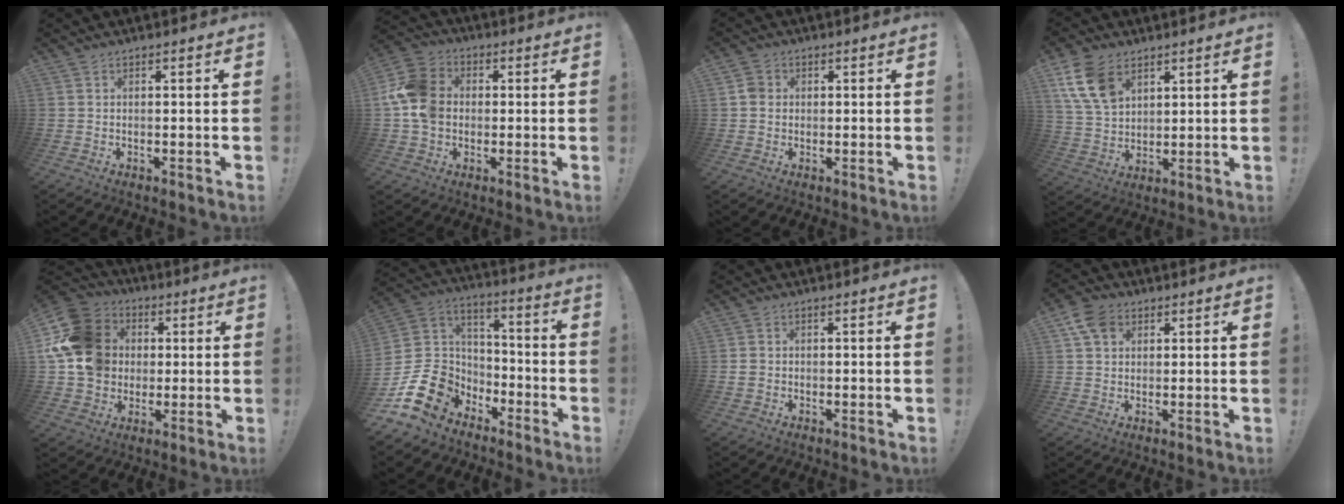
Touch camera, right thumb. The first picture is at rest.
{"total": 13.7, "force": [-0.2, 11.2, 7.8], "torque": [-0.144, 0.014, 0.002]}
{"total": 3.8, "force": [0.2, 3.5, 1.4], "torque": [-0.014, 0.008, 0.004]}
{"total": 13.1, "force": [6.7, 8.7, 7.2], "torque": [-0.129, -0.023, 0.133]}
{"total": 18.8, "force": [2.7, 16.2, 9.2], "torque": [-0.153, -0.004, 0.068]}
{"total": 18.5, "force": [-8.7, 14.2, 8.2], "torque": [-0.148, 0.047, -0.141]}
{"total": 1.7, "force": [-0.3, 1.6, 0.7], "torque": [-0.011, 0.005, -0.003]}
{"total": 7.3, "force": [3.3, 5.5, 3.5], "torque": [-0.054, -0.005, 0.066]}